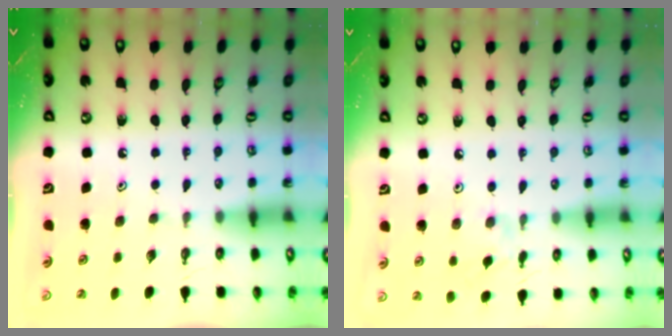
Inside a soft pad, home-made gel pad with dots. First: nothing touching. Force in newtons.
{"total": 3.1, "press": 3.0, "slide": 0.6}